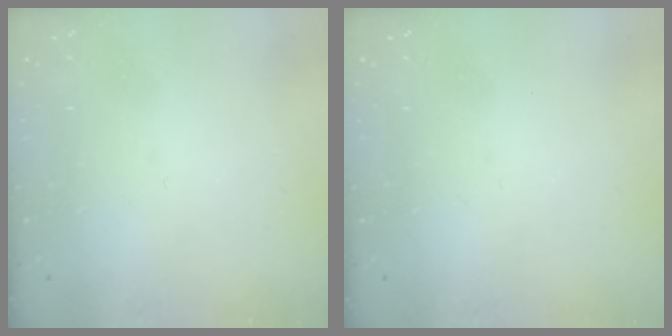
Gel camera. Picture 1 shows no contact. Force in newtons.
{"total": 0.0}